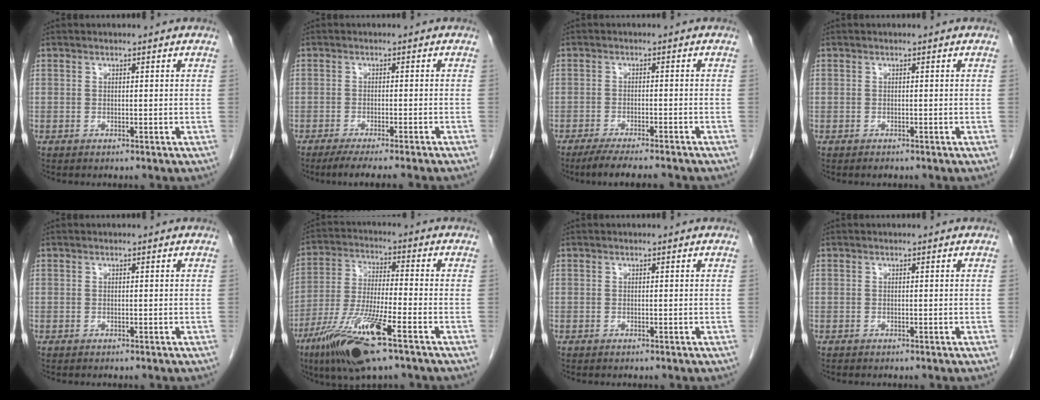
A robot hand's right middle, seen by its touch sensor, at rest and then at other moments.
{"total": 8.2, "force": [-6.8, -0.8, 4.5], "torque": [-0.043, -0.017, -0.100]}
{"total": 9.5, "force": [-8.1, 0.8, 4.9], "torque": [-0.067, -0.018, -0.121]}
{"total": 0.6, "force": [-0.5, 0.3, 0.2], "torque": [-0.005, -0.001, -0.007]}
{"total": 0.0}
{"total": 14.0, "force": [-7.9, 1.4, 11.5], "torque": [-0.235, -0.029, -0.144]}
{"total": 0.0}
{"total": 0.0}